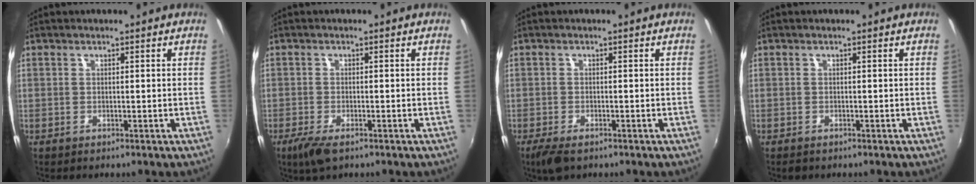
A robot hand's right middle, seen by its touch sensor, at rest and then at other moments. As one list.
[{"total": 4.4, "force": [-2.8, 1.5, 3.1], "torque": [-0.073, -0.017, -0.052]}, {"total": 4.2, "force": [-2.9, 1.5, 2.6], "torque": [-0.063, -0.017, -0.052]}, {"total": 1.1, "force": [-0.9, 0.6, 0.4], "torque": [-0.010, -0.005, -0.016]}]